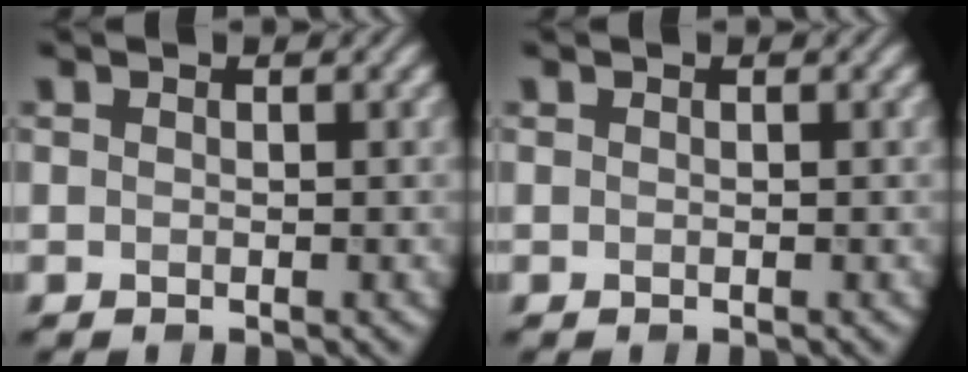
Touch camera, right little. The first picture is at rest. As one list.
[{"total": 0.0}]